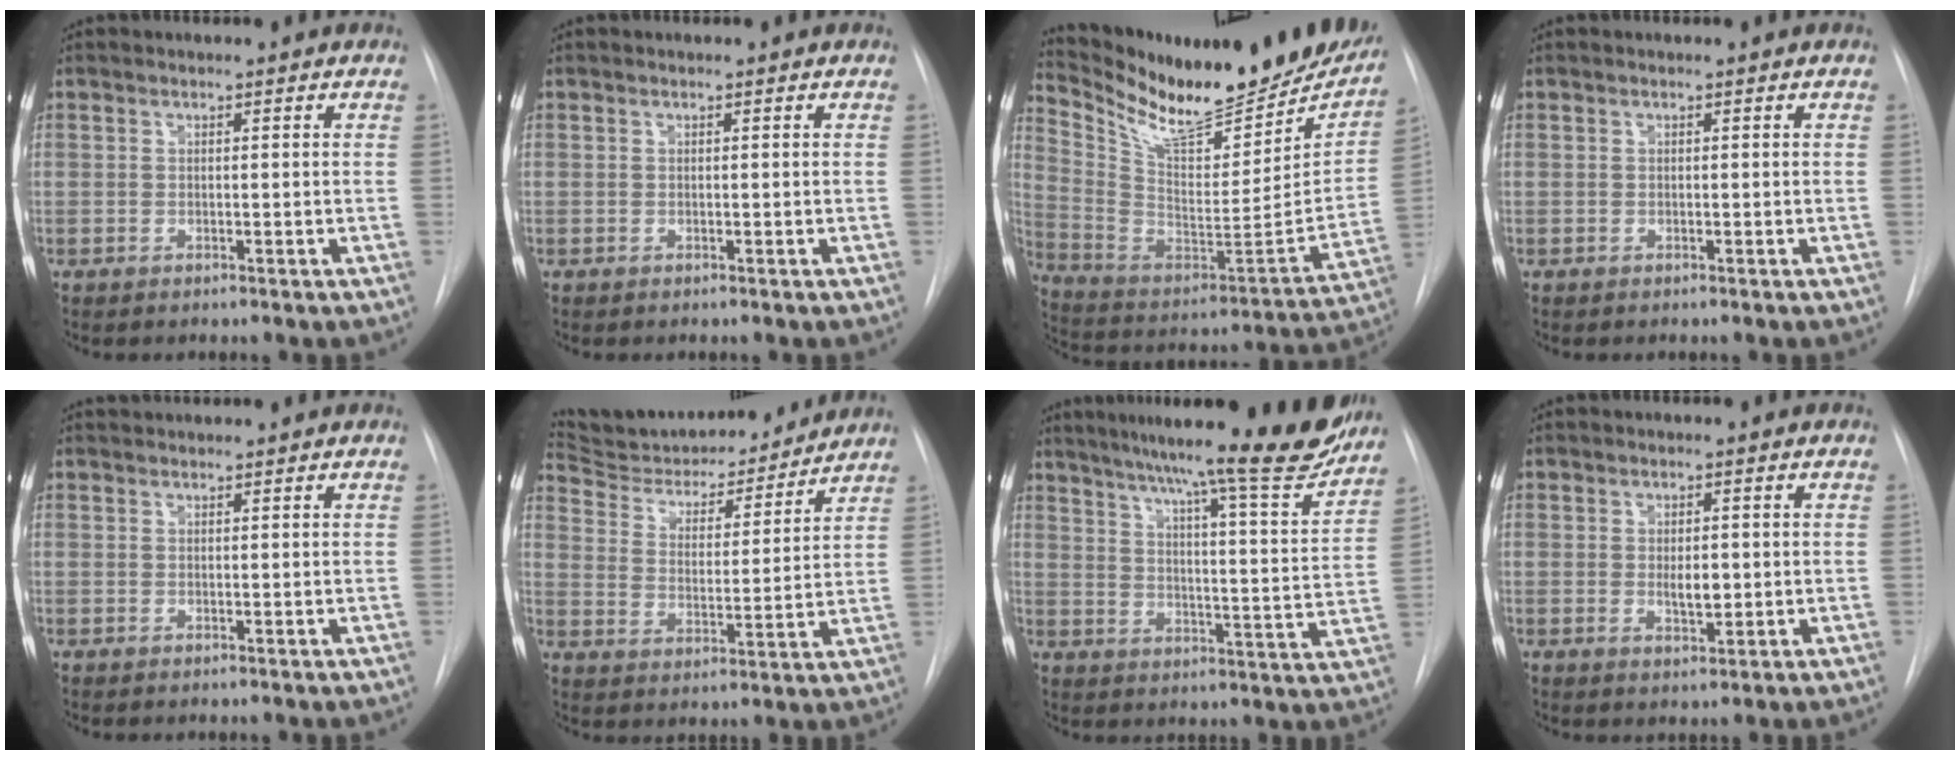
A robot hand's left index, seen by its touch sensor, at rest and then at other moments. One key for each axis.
{"total": 0.0}
{"total": 27.4, "fx": 22.8, "fy": 7.2, "fz": 13.3, "tx": -0.227, "ty": -0.046, "tz": 0.341}
{"total": 0.0}
{"total": 2.5, "fx": 2.4, "fy": 0.3, "fz": 0.4, "tx": -0.007, "ty": 0.030, "tz": 0.039}
{"total": 18.9, "fx": 17.7, "fy": 4.2, "fz": 5.3, "tx": -0.081, "ty": -0.004, "tz": 0.264}
{"total": 21.4, "fx": 18.8, "fy": 0.5, "fz": 10.3, "tx": -0.150, "ty": -0.051, "tz": 0.246}
{"total": 3.0, "fx": 0.0, "fy": 1.3, "fz": 2.7, "tx": -0.045, "ty": -0.004, "tz": 0.004}